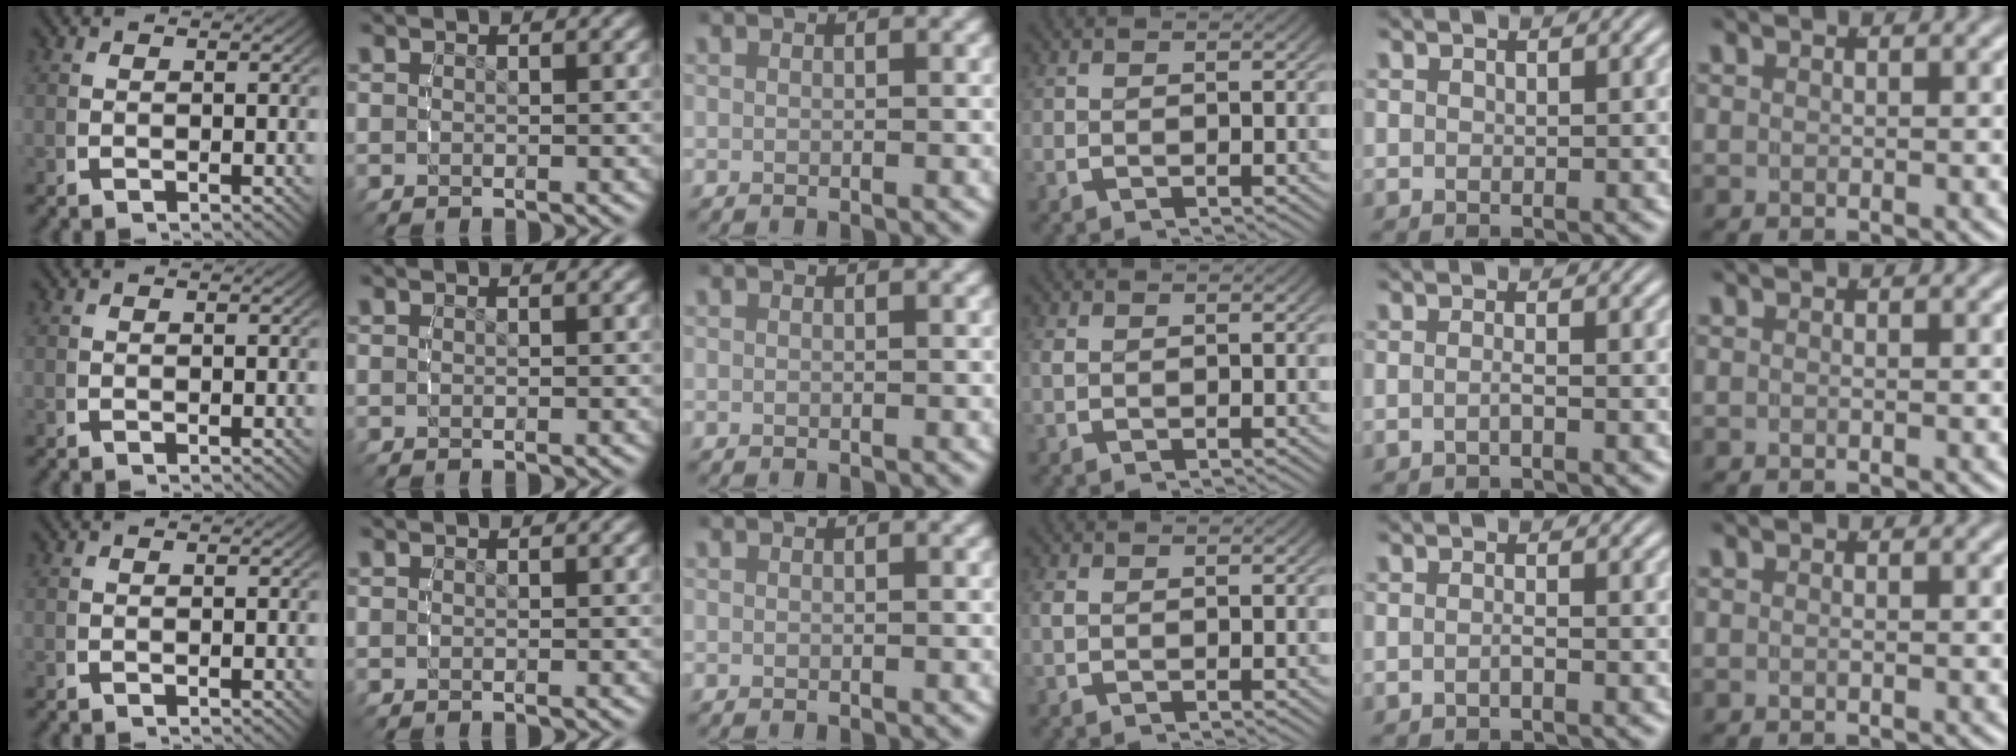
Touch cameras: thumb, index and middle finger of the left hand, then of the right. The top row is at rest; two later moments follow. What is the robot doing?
{"motion": "grasp_and_lifting", "object": "small bumper sticker"}